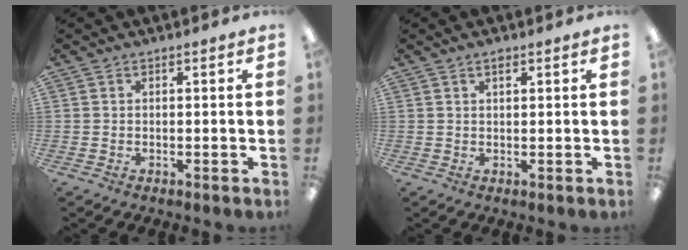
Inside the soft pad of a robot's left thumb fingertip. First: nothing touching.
{"total": 1.6, "force": [1.2, 0.6, 1.0], "torque": [-0.014, -0.002, 0.019]}